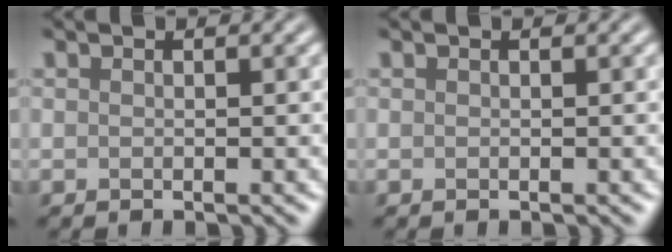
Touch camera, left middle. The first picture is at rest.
{"total": 0.0}